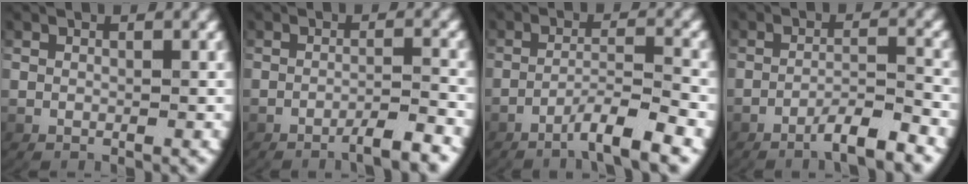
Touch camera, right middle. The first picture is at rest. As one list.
[{"total": 2.8, "force": [-2.2, 0.1, 1.7], "torque": [-0.025, 0.004, -0.041]}, {"total": 4.1, "force": [-2.8, 0.3, 3.0], "torque": [-0.055, -0.002, -0.043]}, {"total": 3.6, "force": [-2.9, 0.2, 2.1], "torque": [-0.036, 0.002, -0.049]}]